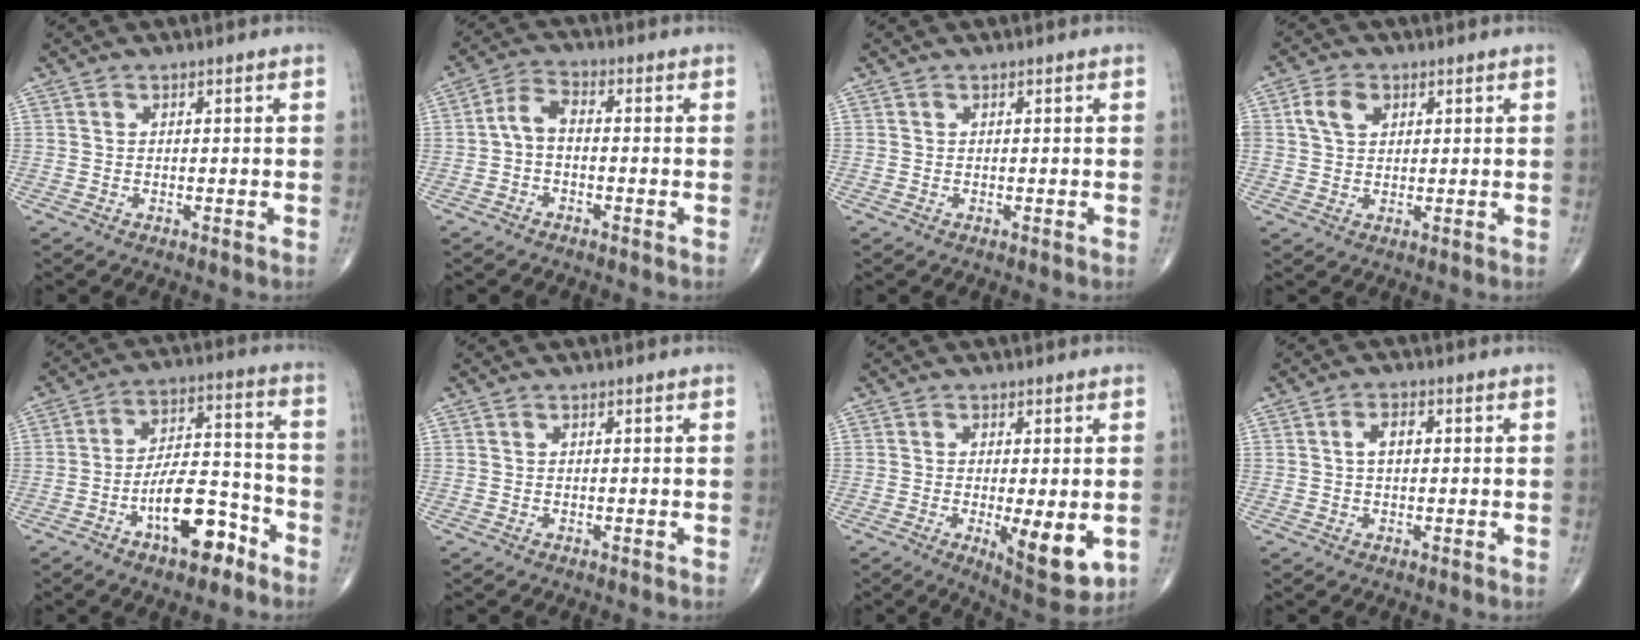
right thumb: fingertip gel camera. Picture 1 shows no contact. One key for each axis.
{"total": 4.2, "fx": -0.9, "fy": 2.4, "fz": 3.4, "tx": -0.063, "ty": 0.021, "tz": -0.028}
{"total": 0.0}
{"total": 5.2, "fx": 1.7, "fy": 3.7, "fz": 3.2, "tx": -0.054, "ty": 0.005, "tz": 0.031}
{"total": 13.2, "fx": -6.8, "fy": 5.8, "fz": 9.8, "tx": -0.145, "ty": 0.058, "tz": -0.112}
{"total": 0.0}
{"total": 9.8, "fx": -2.0, "fy": 3.3, "fz": 9.0, "tx": -0.124, "ty": -0.025, "tz": -0.022}
{"total": 3.0, "fx": 0.4, "fy": 1.7, "fz": 2.4, "tx": -0.039, "ty": 0.009, "tz": 0.004}